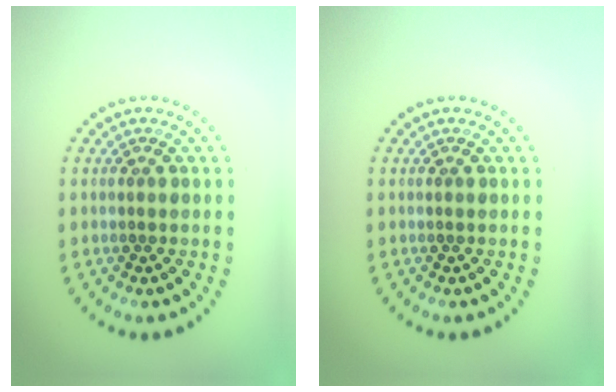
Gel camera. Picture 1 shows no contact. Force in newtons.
{"total": 0.0}